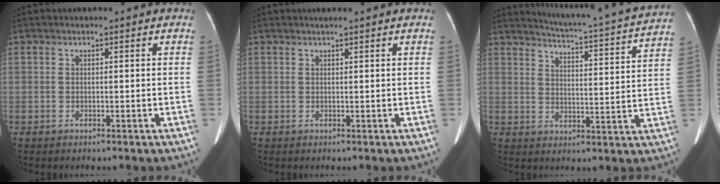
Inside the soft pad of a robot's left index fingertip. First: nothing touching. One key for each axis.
{"total": 1.3, "fx": 1.0, "fy": -0.2, "fz": 0.7, "tx": -0.013, "ty": 0.009, "tz": 0.023}
{"total": 17.8, "fx": 16.9, "fy": -0.5, "fz": 5.6, "tx": -0.099, "ty": -0.047, "tz": 0.208}